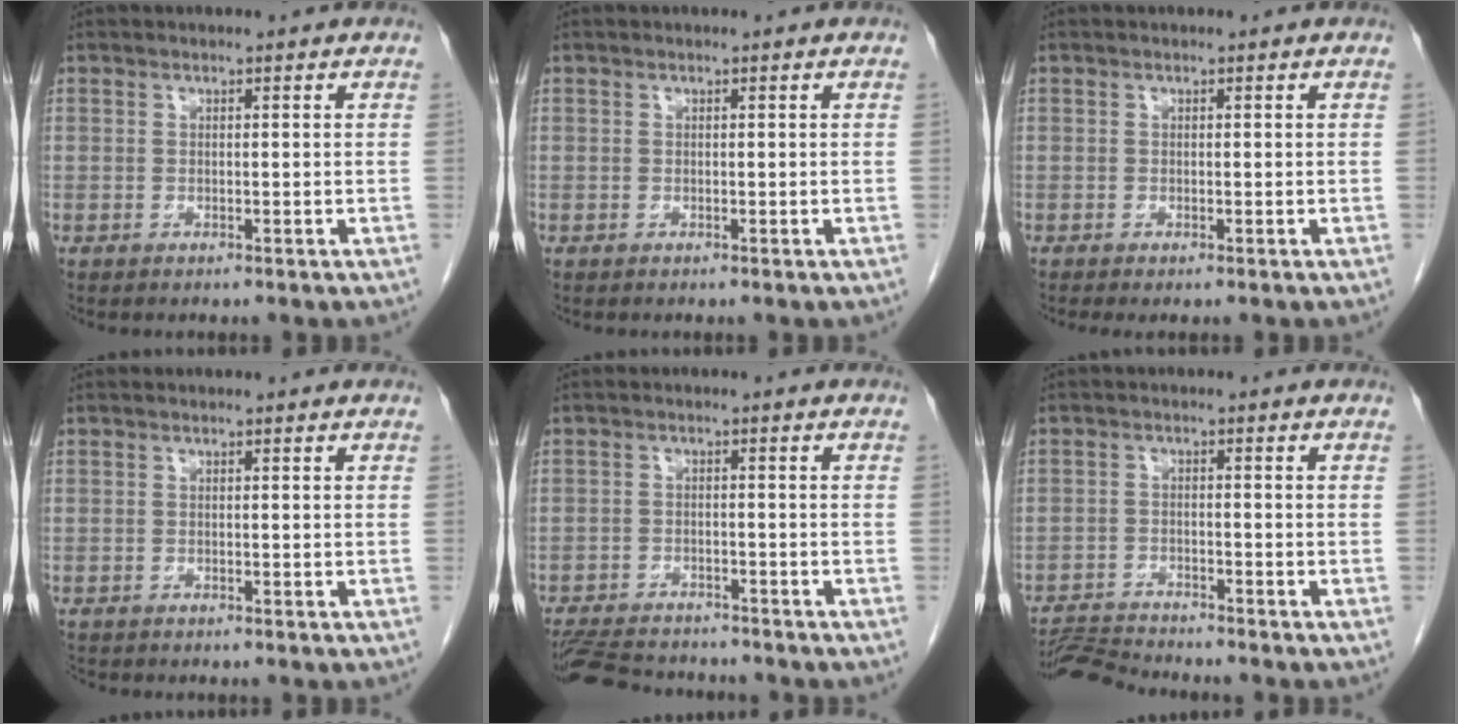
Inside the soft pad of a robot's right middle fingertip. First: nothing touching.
{"total": 0.0}
{"total": 0.5, "force": [-0.3, 0.0, 0.4], "torque": [-0.007, -0.003, -0.002]}
{"total": 0.9, "force": [-0.9, 0.2, 0.1], "torque": [-0.007, -0.003, -0.017]}
{"total": 10.2, "force": [-9.4, 2.4, 3.3], "torque": [-0.062, -0.005, -0.139]}
{"total": 5.3, "force": [-5.2, -0.8, -0.1], "torque": [0.002, -0.013, -0.094]}